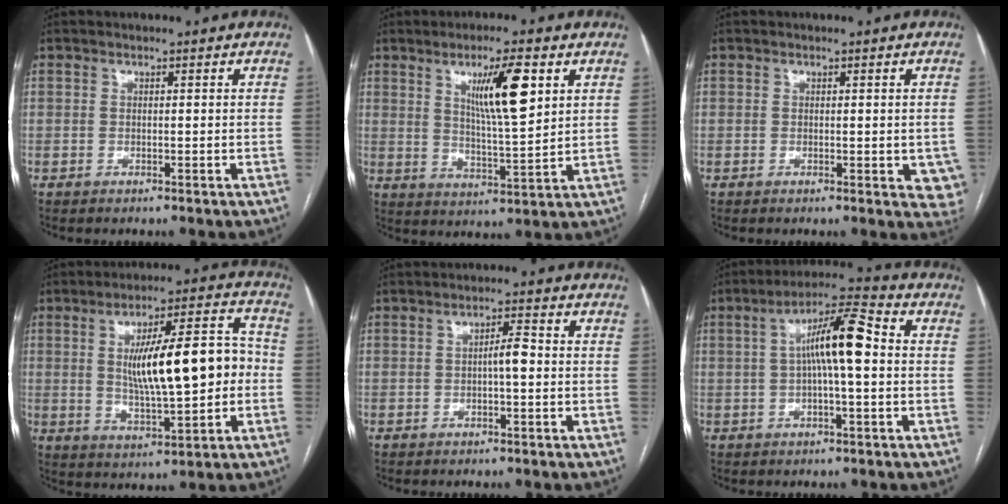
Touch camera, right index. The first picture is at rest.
{"total": 10.1, "force": [4.1, 1.0, 9.1], "torque": [-0.155, -0.005, 0.071]}
{"total": 4.8, "force": [-0.7, 2.1, 4.3], "torque": [-0.031, -0.004, -0.007]}
{"total": 15.2, "force": [0.3, 3.5, 14.8], "torque": [-0.238, 0.026, 0.010]}
{"total": 2.9, "force": [-0.4, 0.5, 2.8], "torque": [-0.044, 0.005, -0.008]}
{"total": 10.0, "force": [0.6, 1.3, 9.8], "torque": [-0.175, 0.028, 0.005]}